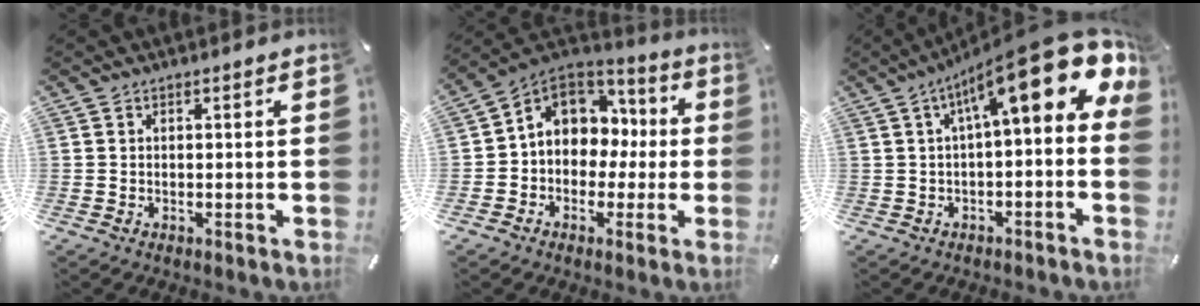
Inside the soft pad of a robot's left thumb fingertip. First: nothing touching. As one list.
[{"total": 10.1, "force": [1.1, 9.0, 4.5], "torque": [-0.096, -0.004, 0.024]}, {"total": 18.9, "force": [8.2, 5.5, 16.1], "torque": [-0.242, -0.063, 0.131]}]